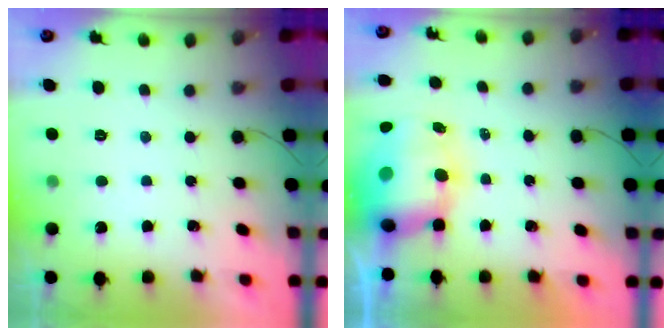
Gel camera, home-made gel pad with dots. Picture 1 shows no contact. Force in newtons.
{"total": 13.2, "press": 12.8, "slide": 3.3}